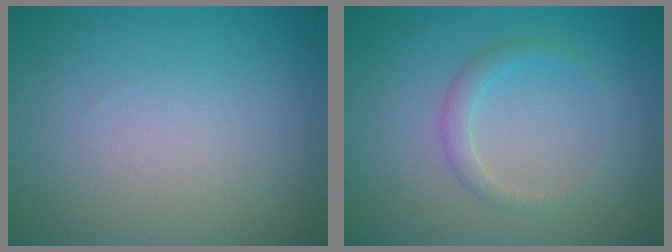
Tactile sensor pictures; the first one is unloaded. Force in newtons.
{"total": 1.5, "press": 1.5, "slide": 0.2}